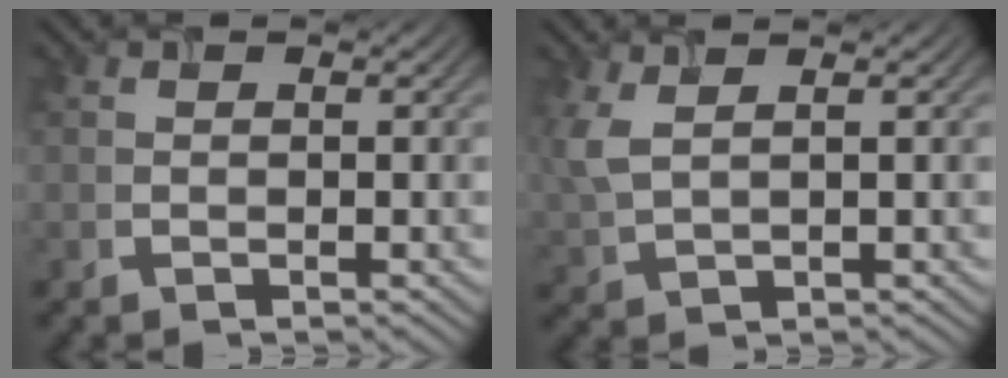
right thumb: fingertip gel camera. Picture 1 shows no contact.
{"total": 3.9, "force": [1.7, 1.5, 3.2], "torque": [-0.096, 0.006, 0.038]}